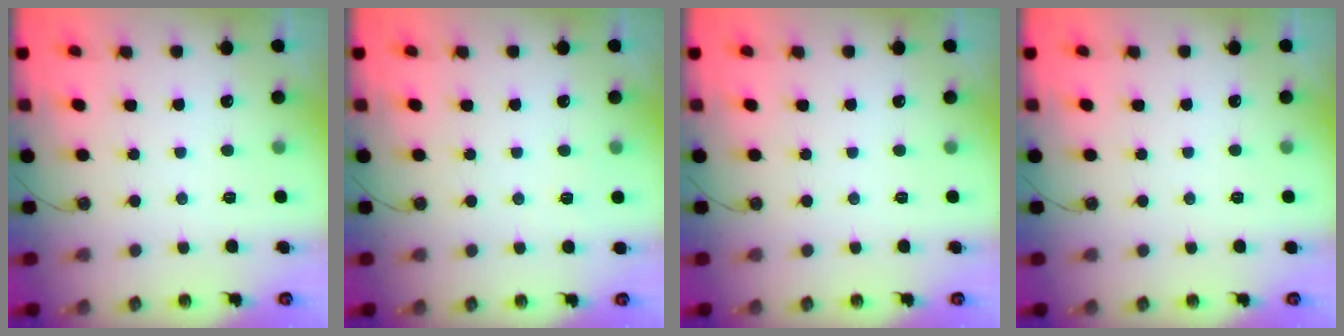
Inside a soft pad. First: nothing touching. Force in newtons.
{"total": 2.1, "press": 2.1, "slide": 0.4}
{"total": 0.0}
{"total": 2.1, "press": 1.5, "slide": 1.5}